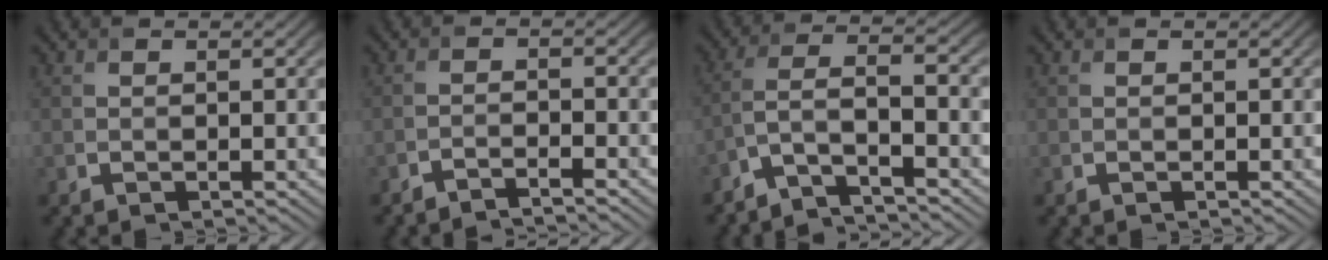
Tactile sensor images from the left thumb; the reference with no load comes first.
{"total": 2.5, "force": [-2.2, 0.2, 1.1], "torque": [-0.013, 0.003, -0.051]}
{"total": 6.0, "force": [-4.4, 1.2, 3.9], "torque": [-0.067, 0.009, -0.098]}
{"total": 0.0}